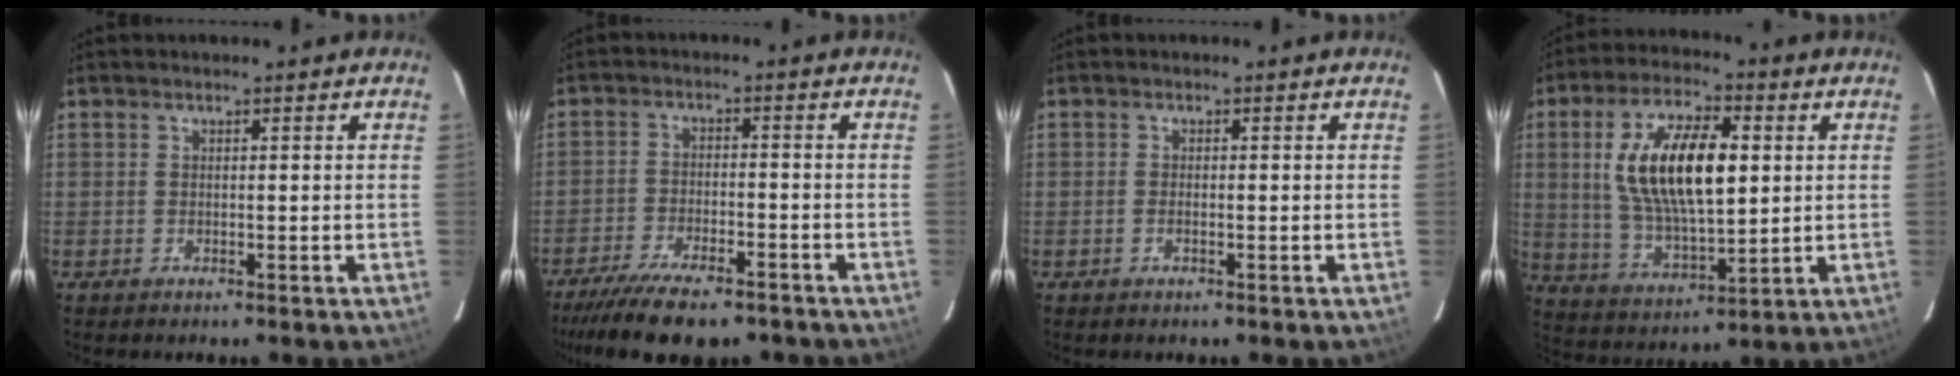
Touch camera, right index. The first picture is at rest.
{"total": 14.2, "force": [-11.3, 4.2, 7.5], "torque": [-0.164, -0.031, -0.183]}
{"total": 1.0, "force": [-0.4, 0.4, 0.8], "torque": [-0.017, 0.000, -0.009]}
{"total": 17.4, "force": [3.2, 7.4, 15.4], "torque": [-0.293, 0.010, 0.069]}